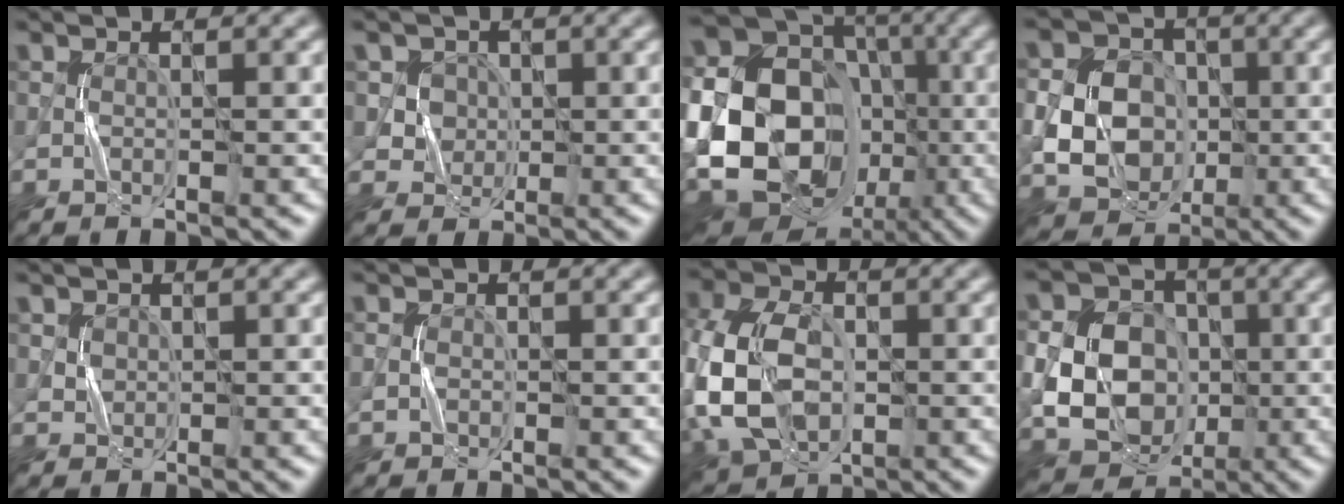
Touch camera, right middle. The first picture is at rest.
{"total": 3.6, "force": [1.2, 3.3, 0.8], "torque": [-0.006, 0.007, 0.023]}
{"total": 25.6, "force": [-5.6, 22.0, 11.9], "torque": [-0.235, -0.007, -0.151]}
{"total": 8.7, "force": [-1.0, 7.6, 4.2], "torque": [-0.067, 0.002, -0.033]}
{"total": 1.2, "force": [0.7, 1.0, 0.1], "torque": [0.001, 0.001, 0.017]}
{"total": 0.7, "force": [0.0, 0.7, 0.2], "torque": [-0.001, 0.002, -0.001]}
{"total": 11.5, "force": [-1.5, 7.9, 8.2], "torque": [-0.195, -0.004, -0.042]}
{"total": 10.3, "force": [-1.1, 8.6, 5.5], "torque": [-0.095, -0.005, -0.032]}